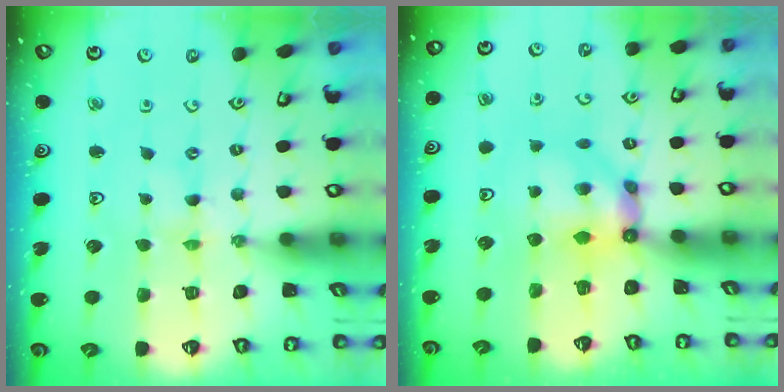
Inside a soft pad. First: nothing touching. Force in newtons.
{"total": 7.6, "press": 7.6, "slide": 0.4}